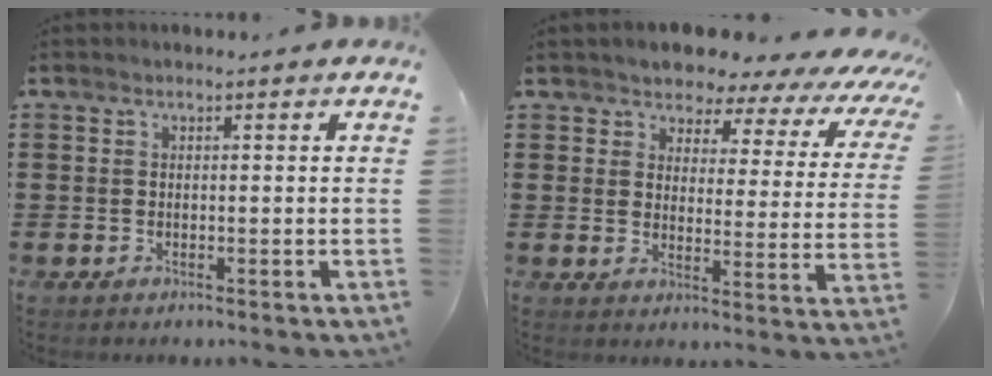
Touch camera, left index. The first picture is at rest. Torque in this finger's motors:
{"motor_torque": [2.14, 0.00, 1.06, 0.07]}